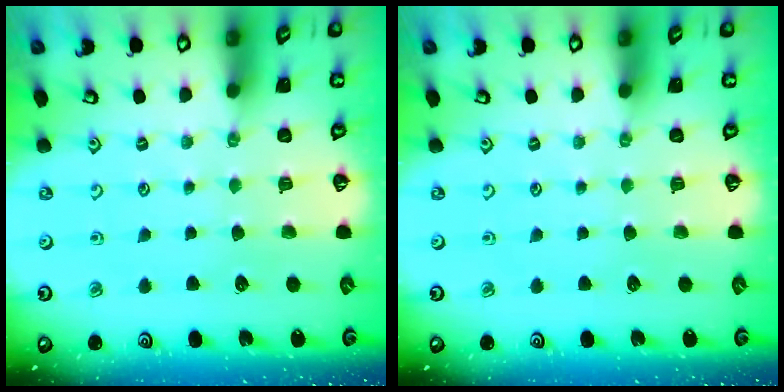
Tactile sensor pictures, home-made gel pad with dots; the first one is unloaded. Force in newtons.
{"total": 0.0}